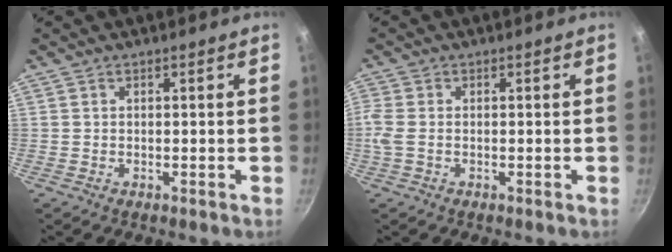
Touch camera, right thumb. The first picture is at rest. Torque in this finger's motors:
{"motor_torque": [-0.30, -0.29, 0.63, 0.29, 0.00]}